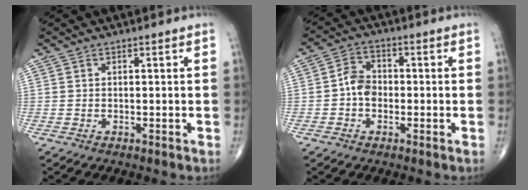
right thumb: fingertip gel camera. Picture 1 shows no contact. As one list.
[{"total": 4.9, "force": [-0.9, 3.7, 3.0], "torque": [-0.039, 0.018, -0.027]}]